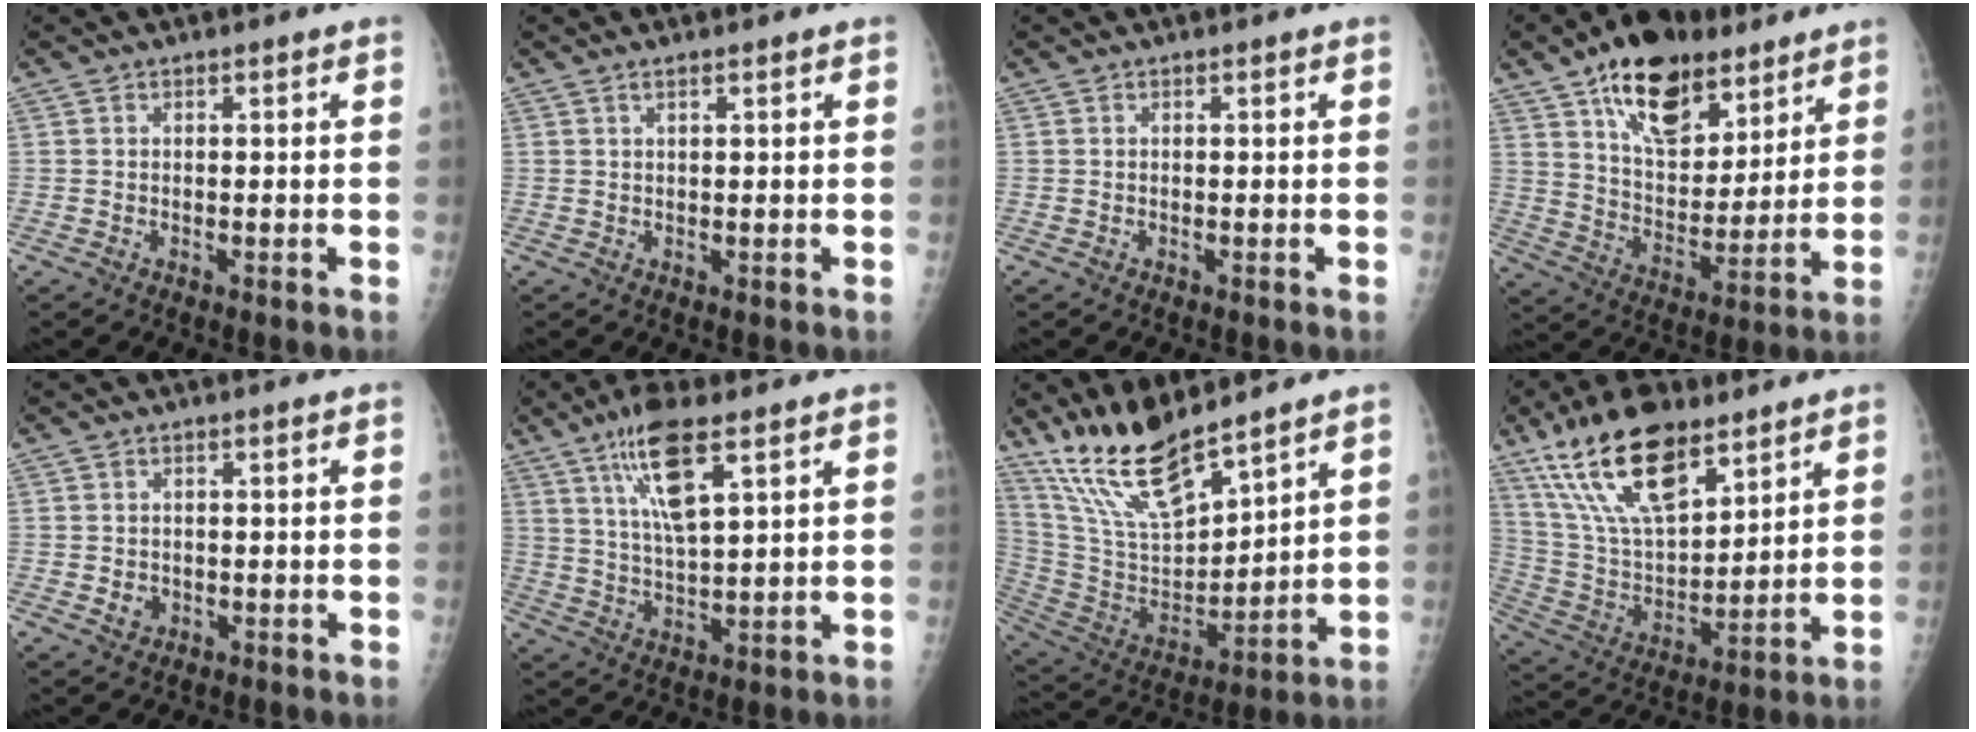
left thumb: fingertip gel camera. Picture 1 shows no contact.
{"total": 1.2, "force": [0.8, 0.3, 0.8], "torque": [-0.016, 0.001, 0.016]}
{"total": 0.0}
{"total": 19.5, "force": [12.0, 10.4, 11.3], "torque": [-0.137, -0.052, 0.205]}
{"total": 1.9, "force": [-0.2, 1.7, 0.8], "torque": [-0.005, 0.002, 0.003]}
{"total": 10.9, "force": [5.8, 2.9, 8.7], "torque": [-0.160, -0.024, 0.114]}
{"total": 17.2, "force": [13.8, 4.6, 9.1], "torque": [-0.144, -0.075, 0.277]}
{"total": 20.4, "force": [12.7, 8.8, 13.4], "torque": [-0.219, -0.049, 0.243]}